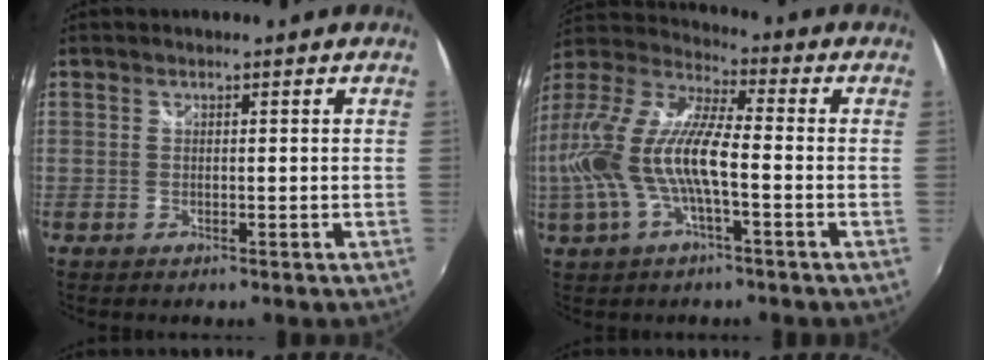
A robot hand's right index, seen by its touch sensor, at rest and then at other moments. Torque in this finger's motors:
{"motor_torque": [1.36, -0.78, 1.05, 0.21]}